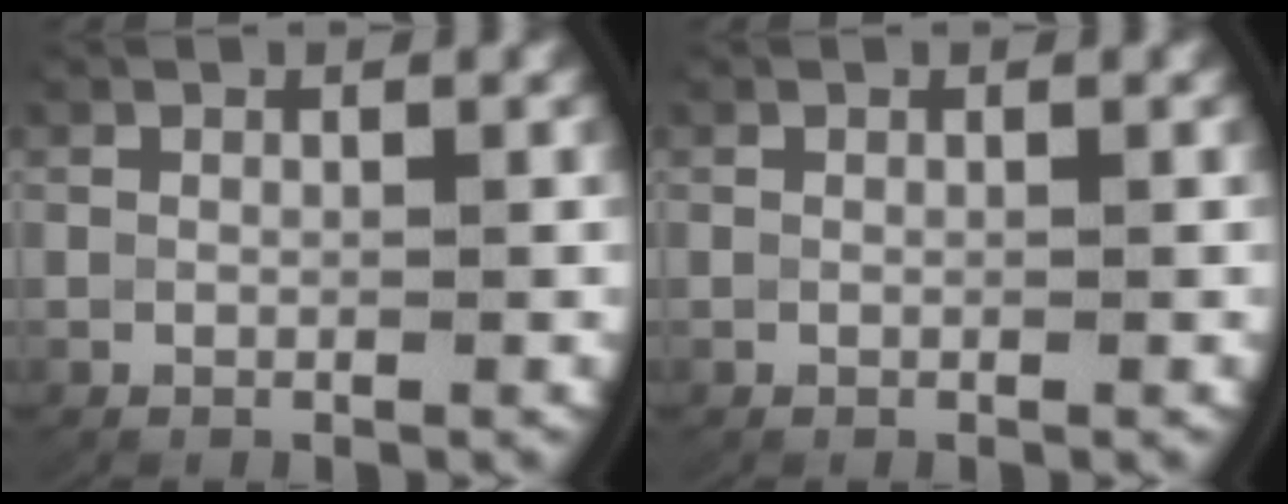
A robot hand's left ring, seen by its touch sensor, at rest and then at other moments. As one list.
[{"total": 0.0}]